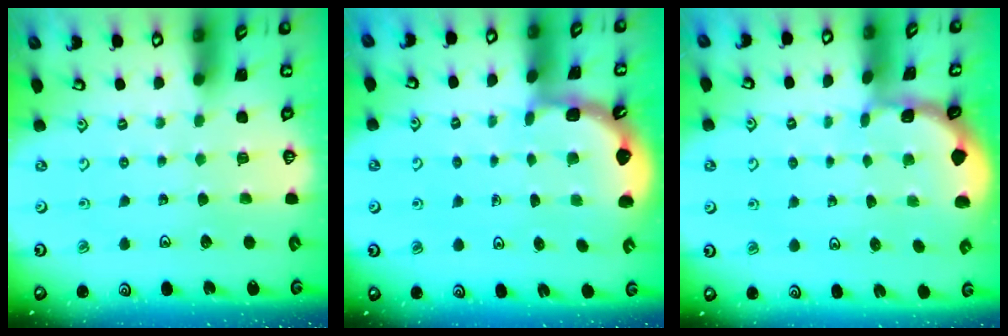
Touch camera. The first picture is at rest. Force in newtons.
{"total": 2.0, "press": 2.0, "slide": 0.2}
{"total": 1.1, "press": 1.1, "slide": 0.1}